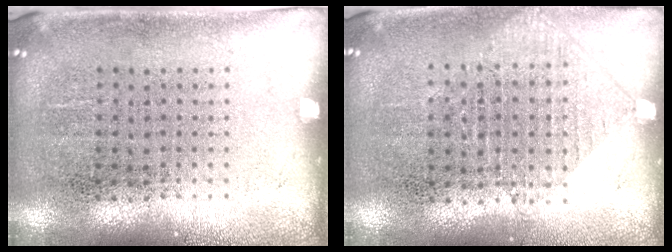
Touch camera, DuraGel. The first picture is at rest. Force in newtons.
{"total": 0.9, "press": 0.9, "slide": 0.3}